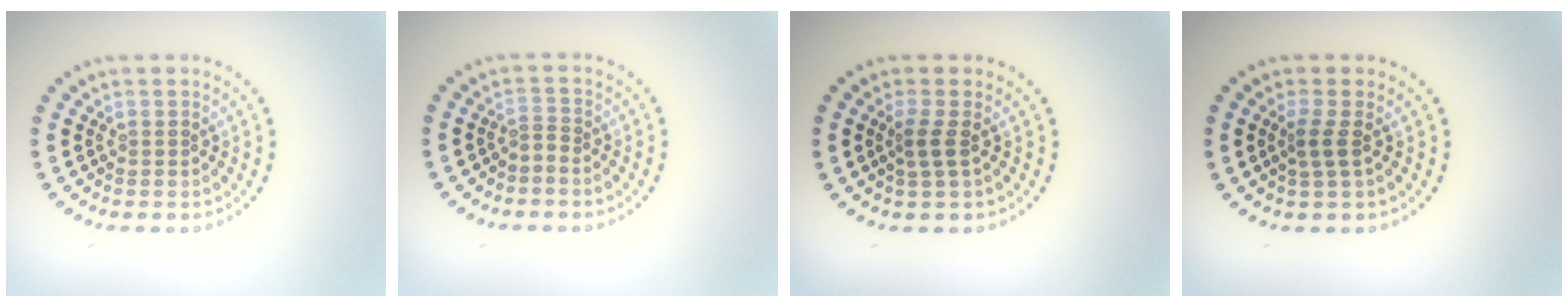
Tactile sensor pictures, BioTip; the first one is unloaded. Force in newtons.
{"total": 0.6, "press": 0.1, "slide": 0.6}
{"total": 1.6, "press": 1.2, "slide": 1.0}
{"total": 1.6, "press": 1.3, "slide": 0.9}